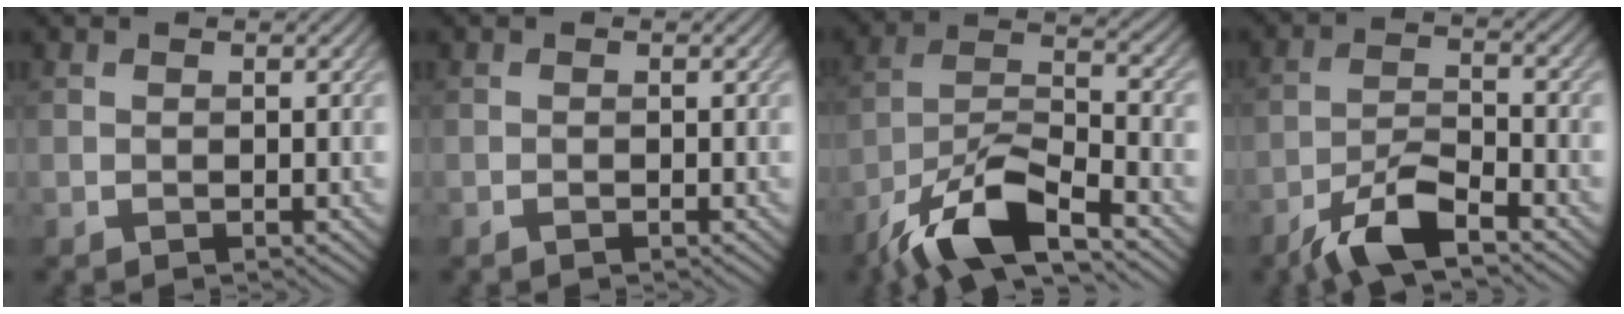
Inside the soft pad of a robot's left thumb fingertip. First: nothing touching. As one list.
[{"total": 0.5, "force": [-0.4, 0.1, 0.3], "torque": [-0.007, -0.001, -0.007]}, {"total": 11.8, "force": [-8.2, 3.3, 7.9], "torque": [-0.150, 0.001, -0.167]}, {"total": 7.5, "force": [-5.3, 1.7, 5.0], "torque": [-0.099, 0.001, -0.106]}]